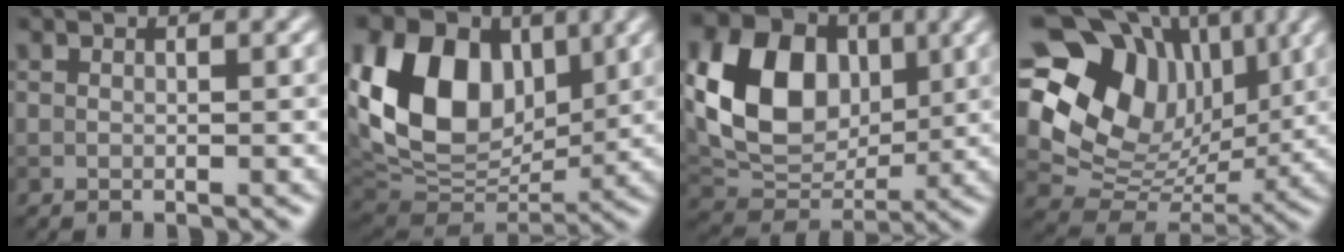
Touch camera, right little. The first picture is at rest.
{"total": 14.4, "force": [3.6, 10.0, 9.8], "torque": [-0.199, 0.017, 0.063]}
{"total": 10.5, "force": [1.8, 7.7, 6.8], "torque": [-0.141, 0.002, 0.032]}
{"total": 13.7, "force": [5.0, 10.1, 7.7], "torque": [-0.156, 0.018, 0.093]}